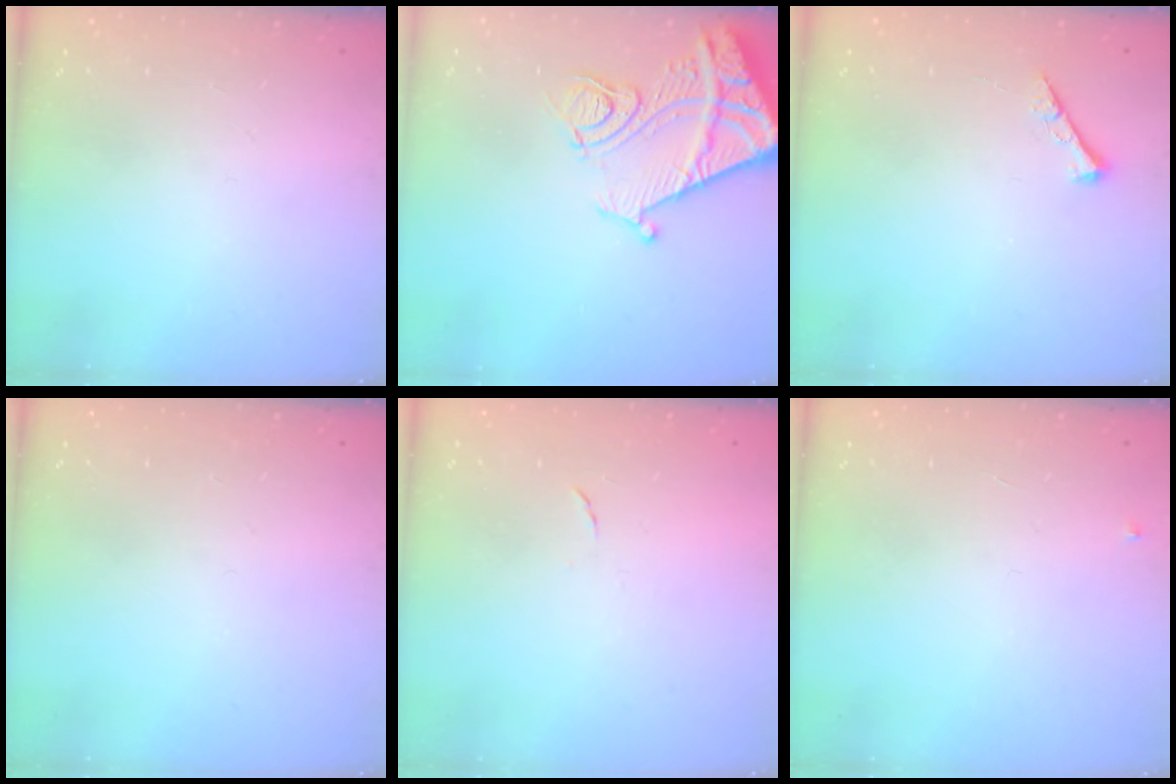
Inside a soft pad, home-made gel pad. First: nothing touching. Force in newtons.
{"total": 14.7, "press": 14.6, "slide": 1.7}
{"total": 3.9, "press": 3.9, "slide": 0.5}
{"total": 0.0}
{"total": 4.2, "press": 4.2, "slide": 0.5}
{"total": 3.0, "press": 2.9, "slide": 0.4}